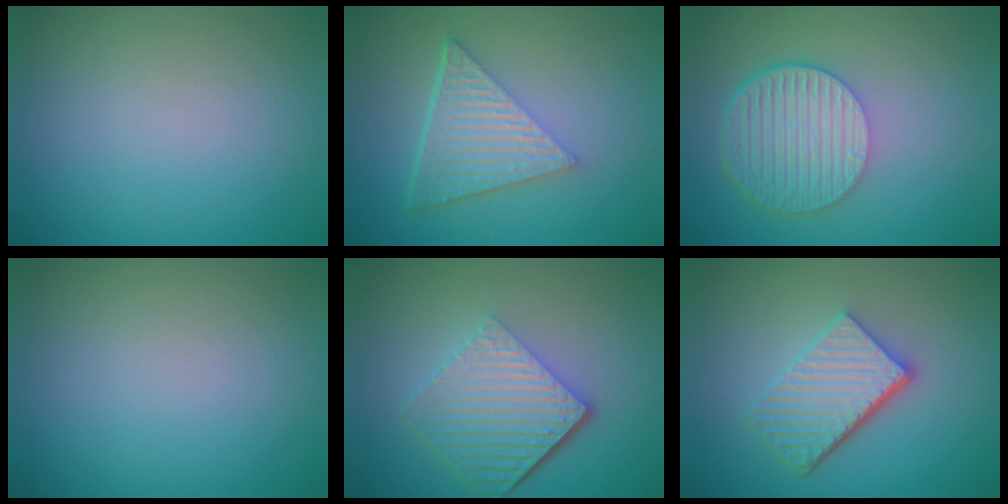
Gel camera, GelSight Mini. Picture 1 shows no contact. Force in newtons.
{"total": 6.2, "press": 4.2, "slide": 4.6}
{"total": 6.9, "press": 4.9, "slide": 4.9}
{"total": 0.0}
{"total": 6.6, "press": 4.4, "slide": 4.9}
{"total": 5.5, "press": 3.9, "slide": 3.9}